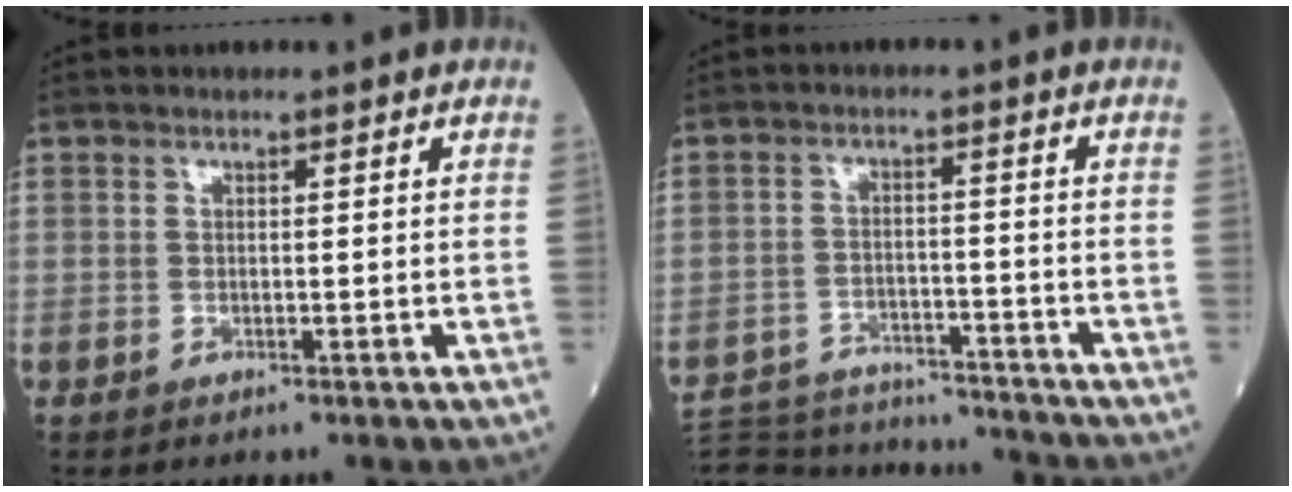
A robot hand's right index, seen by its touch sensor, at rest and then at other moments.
{"total": 17.2, "force": [-16.4, 2.9, 4.3], "torque": [-0.095, -0.002, -0.238]}